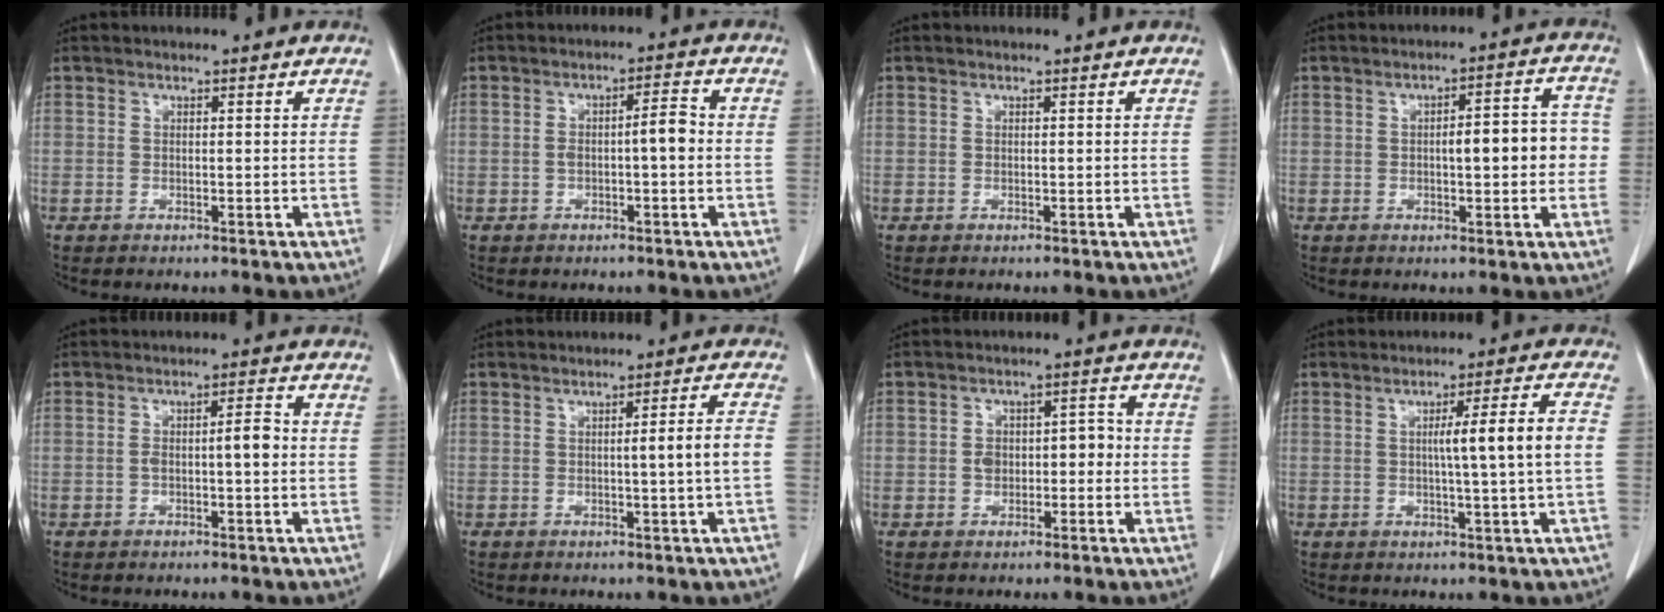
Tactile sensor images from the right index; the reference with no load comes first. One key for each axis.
{"total": 4.3, "fx": -0.4, "fy": 0.8, "fz": 4.2, "tx": -0.074, "ty": 0.017, "tz": -0.003}
{"total": 0.0}
{"total": 8.0, "fx": -0.1, "fy": 2.3, "fz": 7.7, "tx": -0.102, "ty": 0.024, "tz": 0.001}
{"total": 4.1, "fx": -0.3, "fy": 0.9, "fz": 4.0, "tx": -0.072, "ty": 0.015, "tz": -0.003}
{"total": 4.7, "fx": -0.3, "fy": -0.7, "fz": 4.6, "tx": -0.067, "ty": 0.003, "tz": -0.005}
{"total": 5.0, "fx": -0.5, "fy": 3.2, "fz": 3.7, "tx": -0.059, "ty": 0.030, "tz": -0.004}
{"total": 7.9, "fx": 0.3, "fy": -0.9, "fz": 7.8, "tx": -0.120, "ty": 0.003, "tz": 0.006}